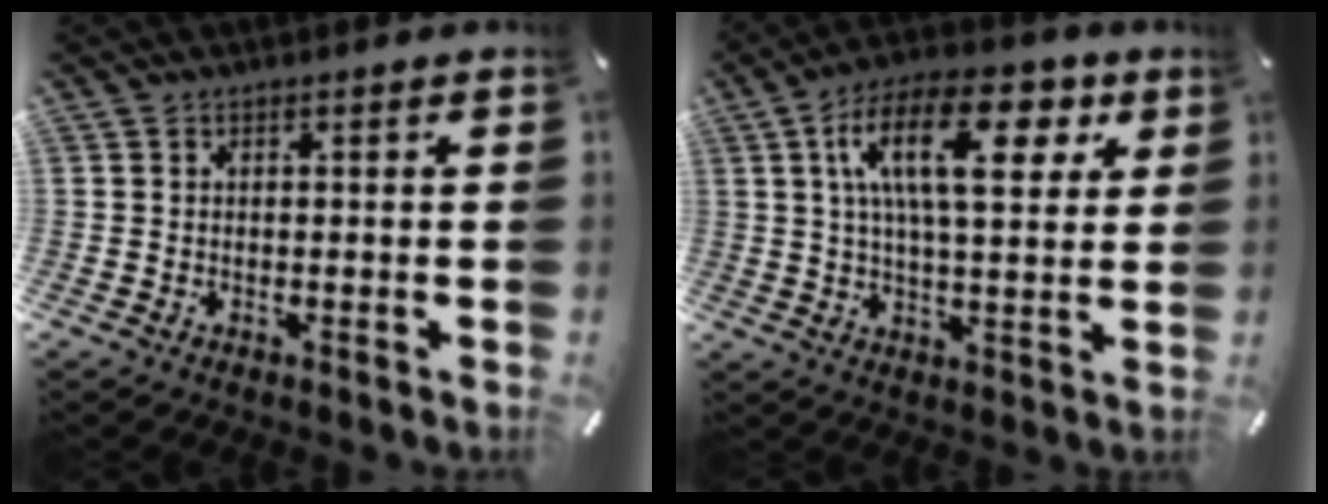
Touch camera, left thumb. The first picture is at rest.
{"total": 18.8, "force": [6.9, 8.6, 15.2], "torque": [-0.256, -0.003, 0.109]}